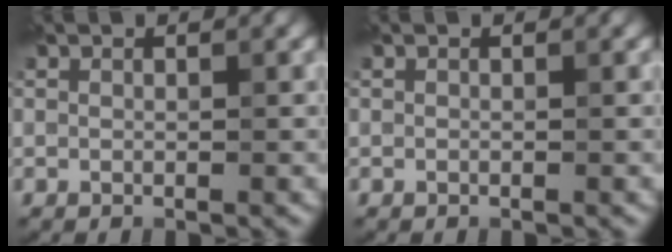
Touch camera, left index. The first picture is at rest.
{"total": 0.0}